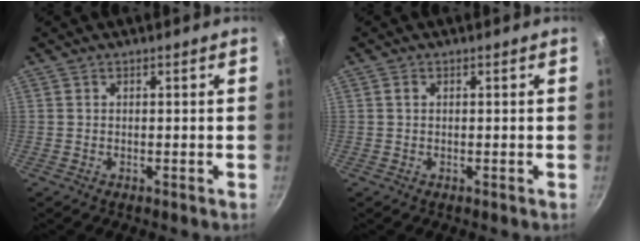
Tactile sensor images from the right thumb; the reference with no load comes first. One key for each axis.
{"total": 0.7, "fx": 0.2, "fy": 0.5, "fz": 0.5, "tx": -0.008, "ty": 0.002, "tz": 0.003}